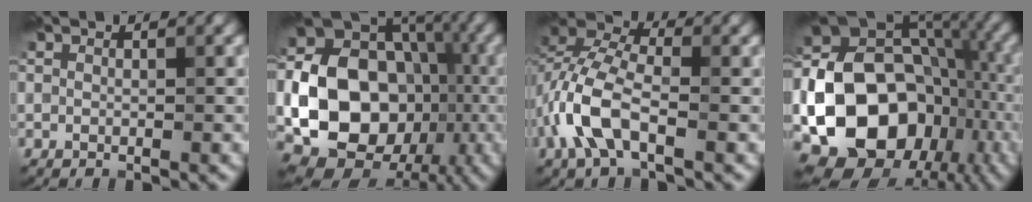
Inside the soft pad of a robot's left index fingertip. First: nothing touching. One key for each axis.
{"total": 18.8, "fx": -3.2, "fy": 15.3, "fz": 10.5, "tx": -0.172, "ty": -0.011, "tz": -0.078}
{"total": 6.3, "fx": -2.7, "fy": 2.9, "fz": 5.0, "tx": -0.119, "ty": 0.011, "tz": -0.060}
{"total": 19.5, "fx": -5.2, "fy": 15.5, "fz": 10.6, "tx": -0.191, "ty": -0.005, "tz": -0.091}